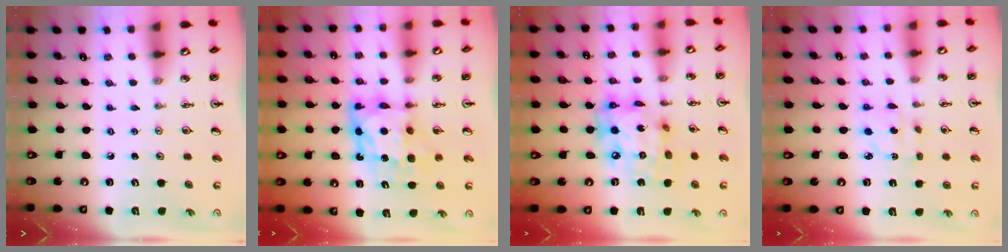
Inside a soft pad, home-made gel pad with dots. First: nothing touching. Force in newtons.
{"total": 8.9, "press": 8.8, "slide": 0.7}
{"total": 15.1, "press": 15.1, "slide": 1.3}
{"total": 2.6, "press": 2.5, "slide": 0.3}